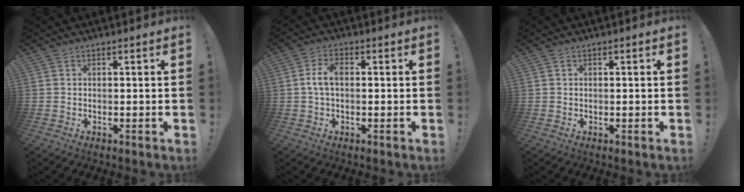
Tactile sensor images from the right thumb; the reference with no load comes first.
{"total": 5.2, "force": [0.2, 2.9, 4.4], "torque": [-0.080, 0.011, 0.003]}
{"total": 0.6, "force": [-0.1, 0.5, 0.3], "torque": [-0.006, 0.004, -0.002]}